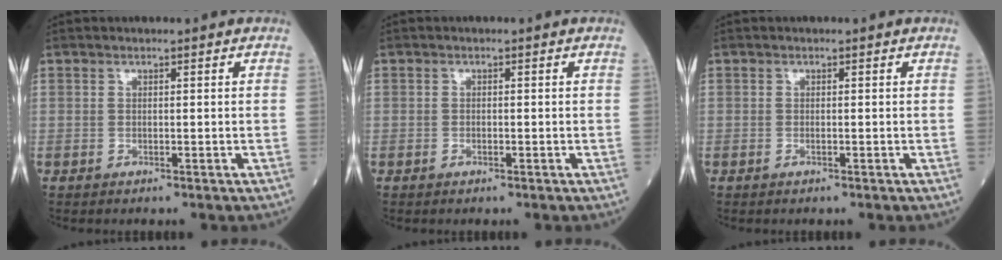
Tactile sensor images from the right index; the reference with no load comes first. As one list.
[{"total": 0.9, "force": [-0.4, 0.3, 0.7], "torque": [-0.015, 0.000, -0.007]}, {"total": 0.6, "force": [-0.3, 0.1, 0.5], "torque": [-0.013, -0.001, -0.005]}]